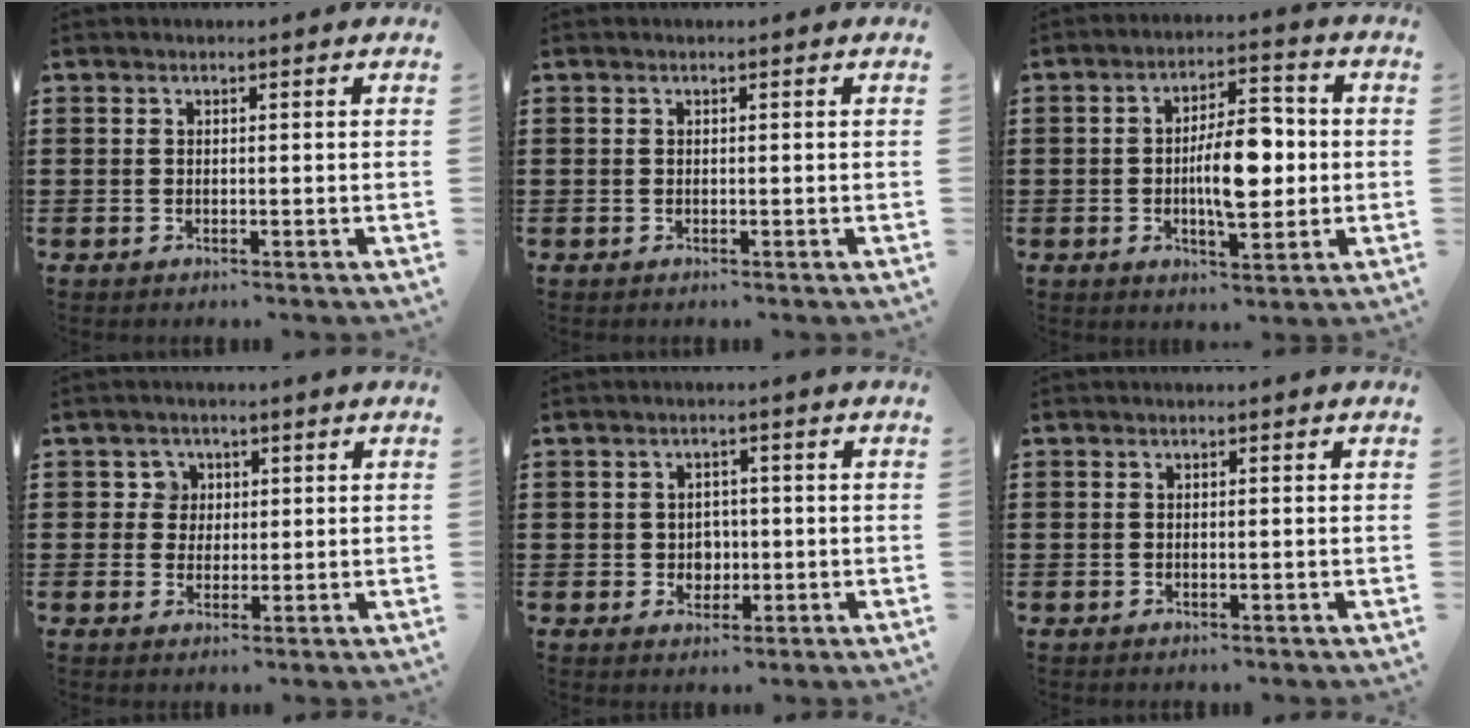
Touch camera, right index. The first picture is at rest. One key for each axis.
{"total": 0.0}
{"total": 8.9, "fx": -0.5, "fy": 3.7, "fz": 8.1, "tx": -0.137, "ty": 0.003, "tz": -0.014}
{"total": 3.1, "fx": 0.9, "fy": 2.9, "fz": 0.5, "tx": -0.017, "ty": 0.009, "tz": 0.013}
{"total": 2.4, "fx": 0.0, "fy": 2.2, "fz": 0.8, "tx": -0.018, "ty": 0.001, "tz": -0.005}
{"total": 0.0}